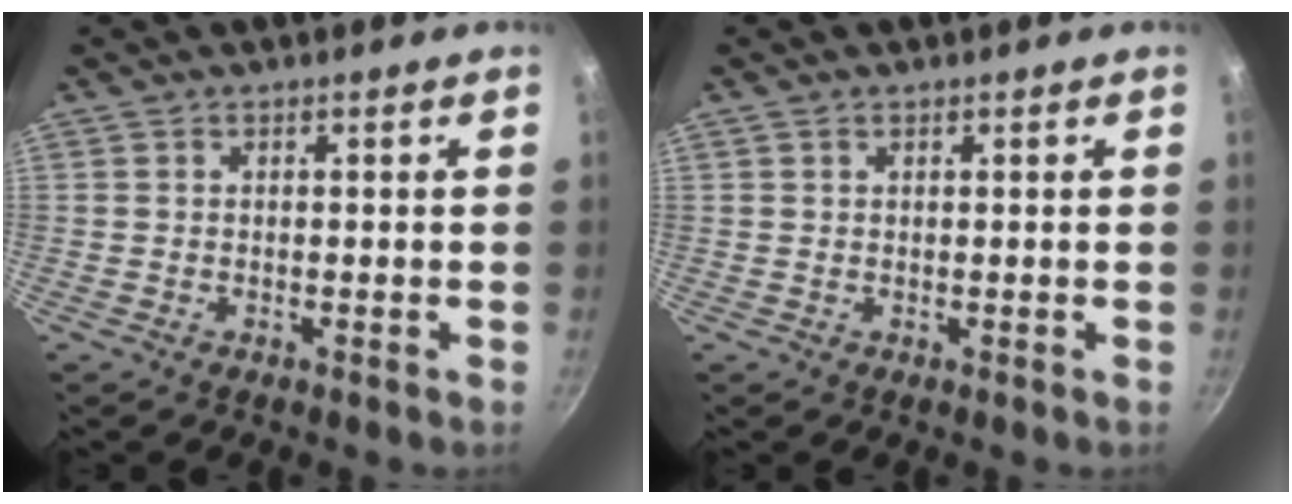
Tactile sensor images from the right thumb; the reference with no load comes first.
{"total": 0.7, "force": [0.4, 0.4, 0.3], "torque": [-0.004, 0.001, 0.008]}